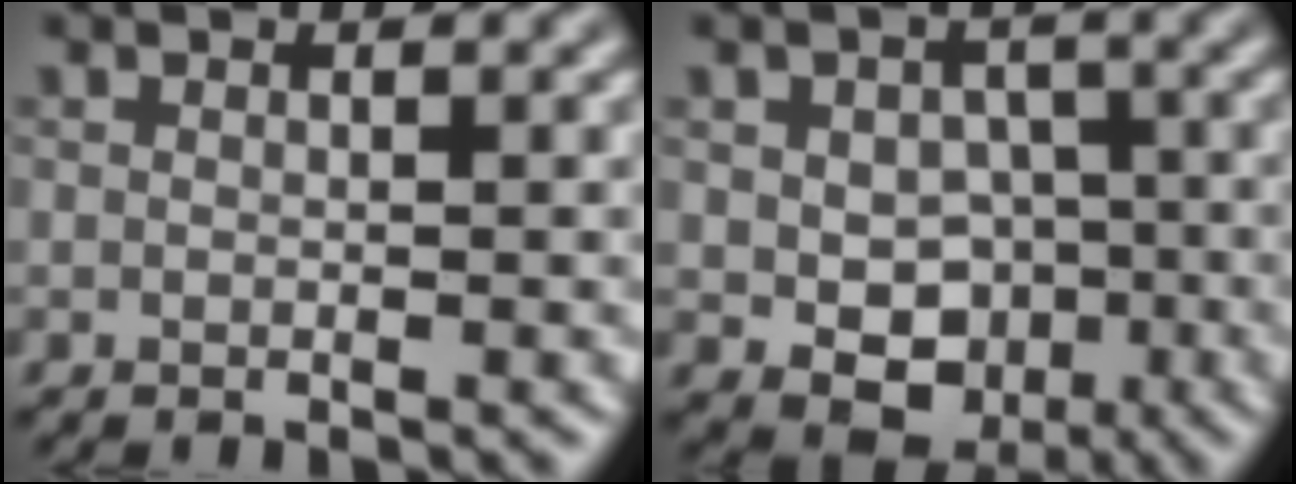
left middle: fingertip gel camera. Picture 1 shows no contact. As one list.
[{"total": 5.9, "force": [-1.4, 4.7, 3.3], "torque": [-0.031, -0.005, -0.030]}]